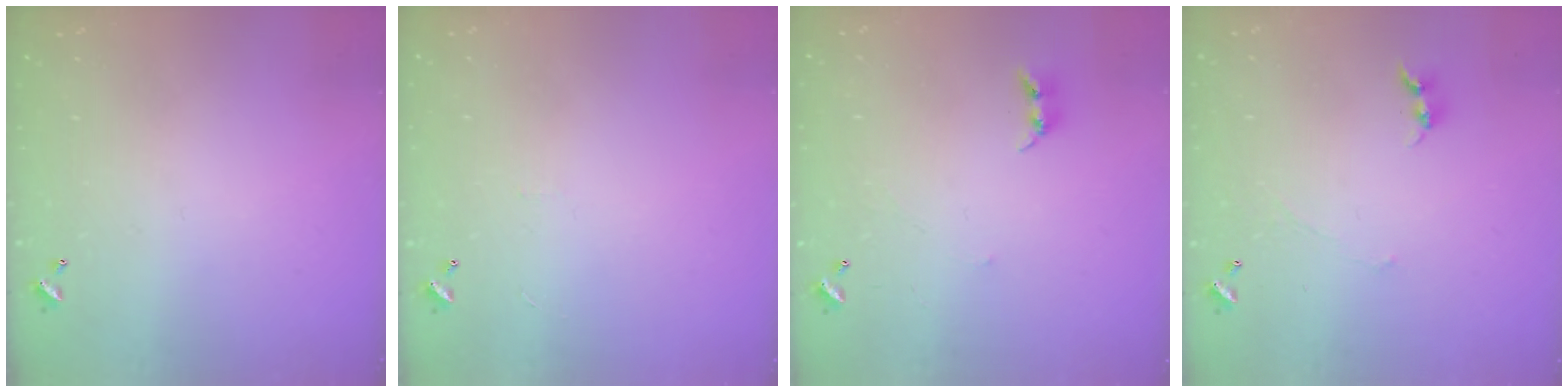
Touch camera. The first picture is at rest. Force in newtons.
{"total": 1.3, "press": 1.3, "slide": 0.4}
{"total": 2.4, "press": 2.4, "slide": 0.2}
{"total": 1.0, "press": 0.8, "slide": 0.6}